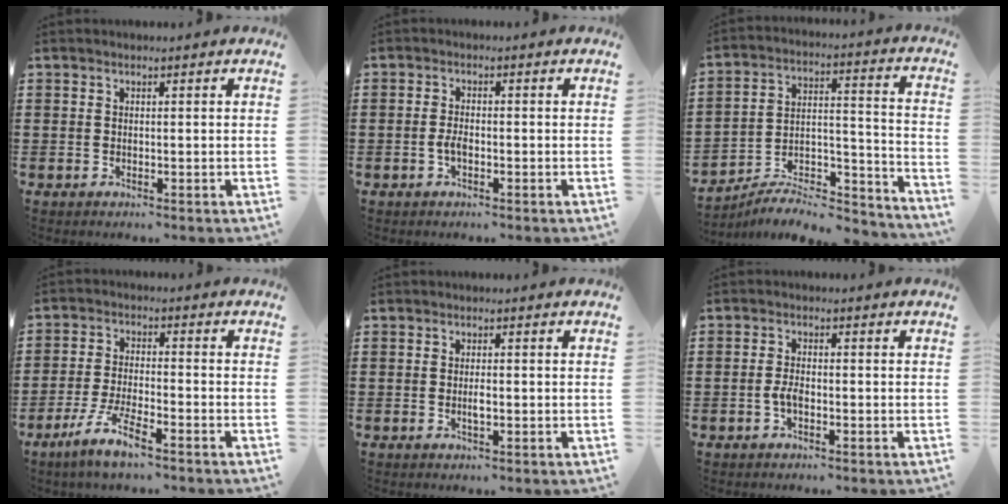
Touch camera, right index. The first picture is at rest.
{"total": 2.0, "force": [-0.8, 0.7, 1.6], "torque": [-0.039, -0.002, -0.017]}
{"total": 6.3, "force": [-5.9, 1.7, 1.7], "torque": [-0.019, 0.008, -0.114]}
{"total": 6.0, "force": [-4.6, 0.5, 3.9], "torque": [-0.097, -0.014, -0.092]}
{"total": 1.7, "force": [-0.4, 0.5, 1.6], "torque": [-0.030, 0.001, -0.007]}
{"total": 2.3, "force": [-0.9, 0.9, 1.9], "torque": [-0.052, -0.003, -0.021]}